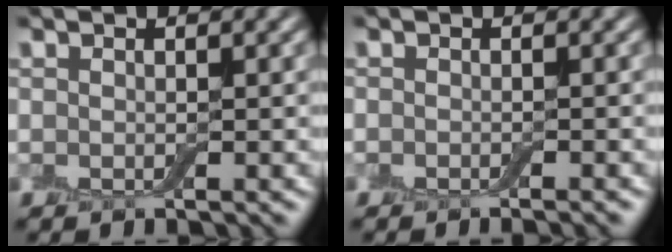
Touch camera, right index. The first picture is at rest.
{"total": 1.1, "force": [-0.8, 0.0, 0.7], "torque": [-0.006, -0.002, -0.012]}